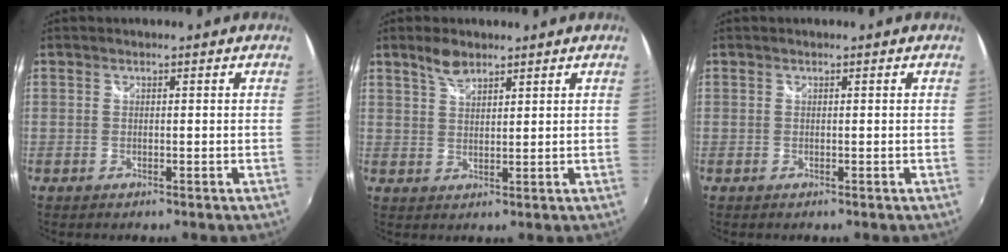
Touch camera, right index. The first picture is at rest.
{"total": 3.8, "force": [3.0, 1.5, 1.9], "torque": [-0.034, 0.005, 0.056]}
{"total": 0.0}